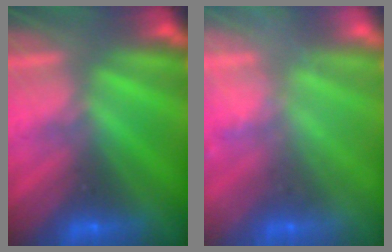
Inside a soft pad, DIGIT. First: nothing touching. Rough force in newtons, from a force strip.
{"total": 2.4}